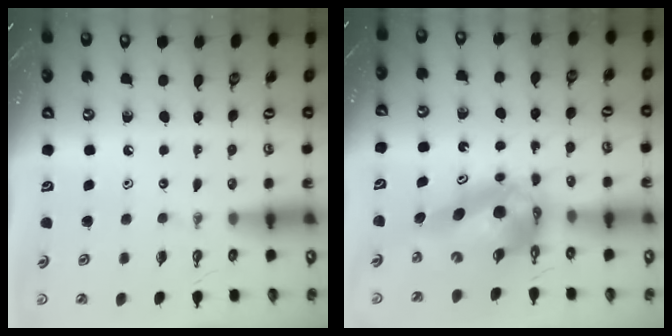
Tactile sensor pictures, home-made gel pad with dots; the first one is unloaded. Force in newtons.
{"total": 11.9, "press": 11.8, "slide": 1.2}